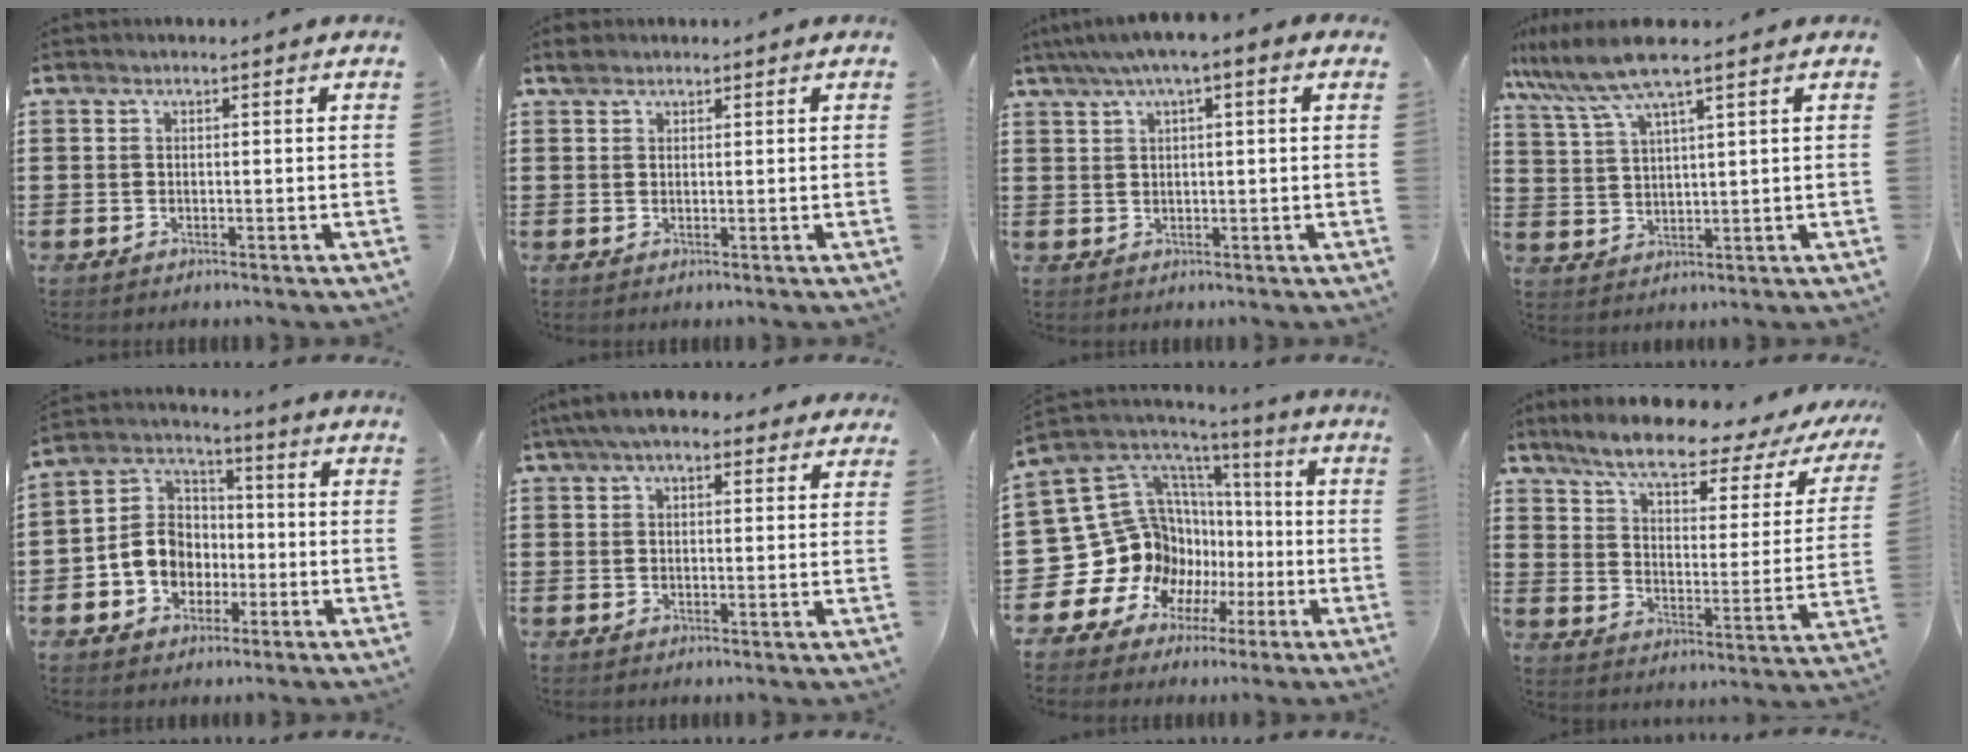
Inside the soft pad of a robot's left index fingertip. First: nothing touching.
{"total": 1.3, "force": [1.1, 0.6, 0.2], "torque": [-0.008, 0.003, 0.023]}
{"total": 3.2, "force": [1.2, 0.5, 3.0], "torque": [-0.056, 0.005, 0.019]}
{"total": 7.6, "force": [5.6, 0.4, 5.1], "torque": [-0.115, -0.015, 0.097]}
{"total": 7.1, "force": [-2.2, 6.3, 2.5], "torque": [-0.083, 0.015, -0.048]}
{"total": 5.7, "force": [4.5, 1.7, 3.0], "torque": [-0.071, 0.003, 0.083]}
{"total": 17.4, "force": [-2.8, 15.6, 7.3], "torque": [-0.206, -0.045, 0.004]}
{"total": 7.7, "force": [6.1, 0.9, 4.6], "torque": [-0.106, -0.035, 0.096]}